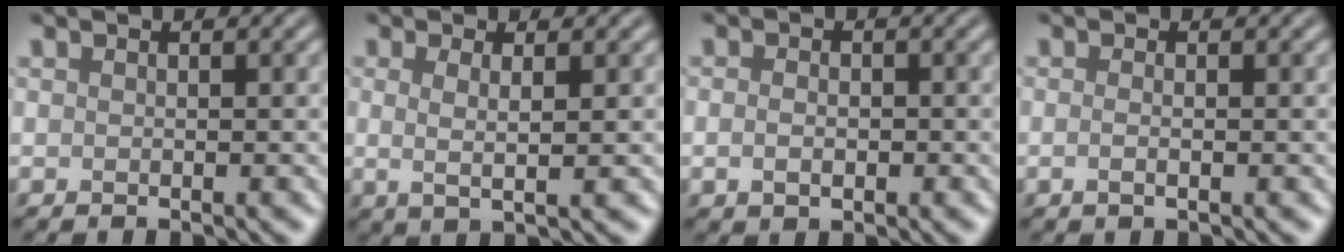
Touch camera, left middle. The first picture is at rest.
{"total": 2.3, "force": [0.4, 0.6, 2.2], "torque": [-0.040, -0.003, 0.007]}
{"total": 1.8, "force": [-0.3, 1.3, 1.3], "torque": [-0.019, -0.002, -0.004]}
{"total": 1.0, "force": [-0.2, 0.3, 1.0], "torque": [-0.019, -0.004, -0.006]}